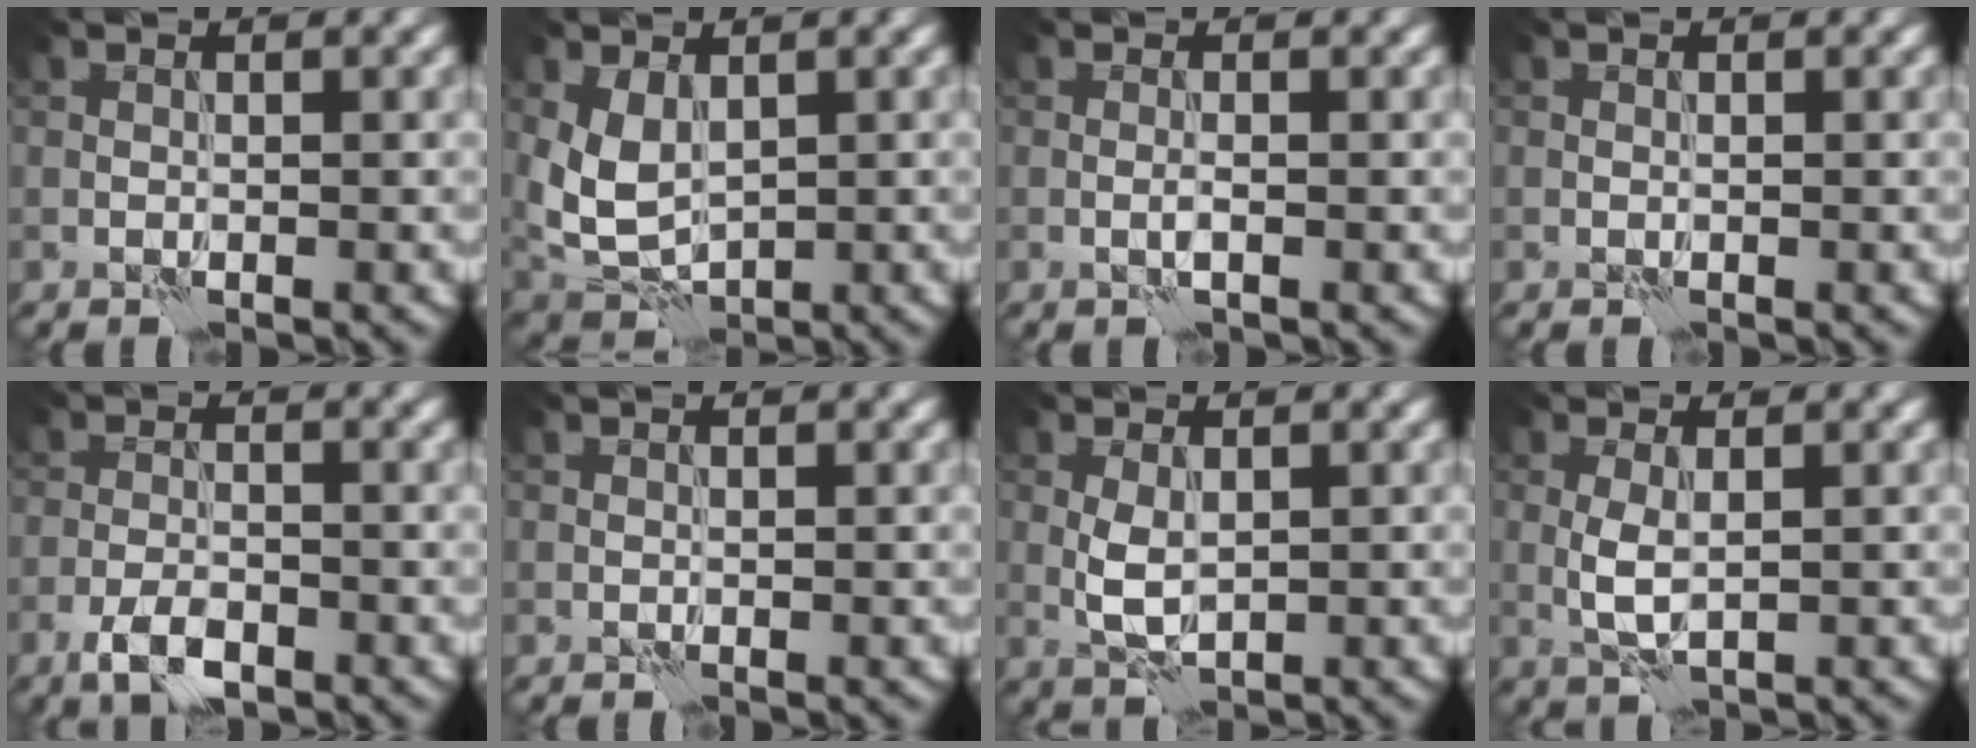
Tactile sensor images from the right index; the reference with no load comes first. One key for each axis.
{"total": 4.1, "fx": 1.0, "fy": 2.8, "fz": 2.8, "tx": -0.070, "ty": -0.005, "tz": 0.025}
{"total": 0.6, "fx": 0.0, "fy": 0.0, "fz": 0.6, "tx": -0.013, "ty": 0.000, "tz": -0.003}
{"total": 0.0}
{"total": 3.1, "fx": -2.0, "fy": 1.3, "fz": 2.1, "tx": -0.041, "ty": -0.001, "tz": -0.042}
{"total": 0.0}
{"total": 2.5, "fx": 0.3, "fy": 1.5, "fz": 2.0, "tx": -0.045, "ty": -0.002, "tz": 0.007}
{"total": 2.2, "fx": 0.2, "fy": 0.9, "fz": 2.0, "tx": -0.048, "ty": -0.002, "tz": 0.004}